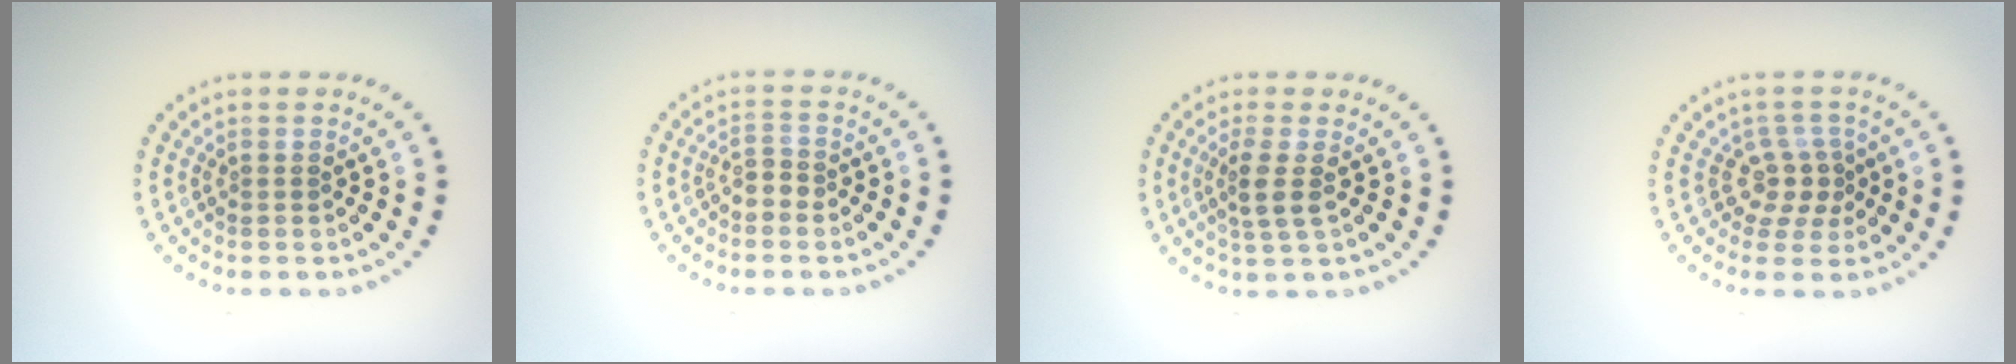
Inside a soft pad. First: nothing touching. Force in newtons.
{"total": 1.3, "press": 1.2, "slide": 0.5}
{"total": 2.4, "press": 1.9, "slide": 1.4}
{"total": 2.6, "press": 1.8, "slide": 1.9}